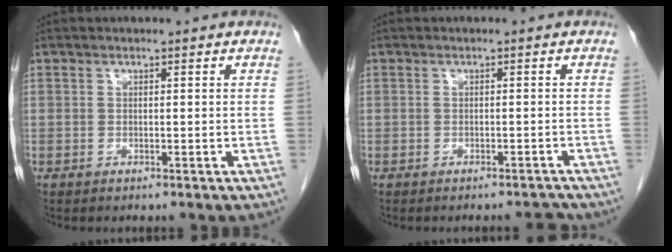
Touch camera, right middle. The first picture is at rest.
{"total": 2.2, "force": [-2.2, -0.1, 0.1], "torque": [0.006, -0.003, -0.026]}